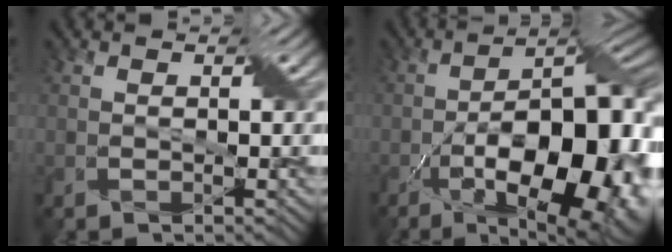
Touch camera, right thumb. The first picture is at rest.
{"total": 19.2, "force": [-6.7, 8.3, 16.0], "torque": [-0.220, -0.015, -0.103]}